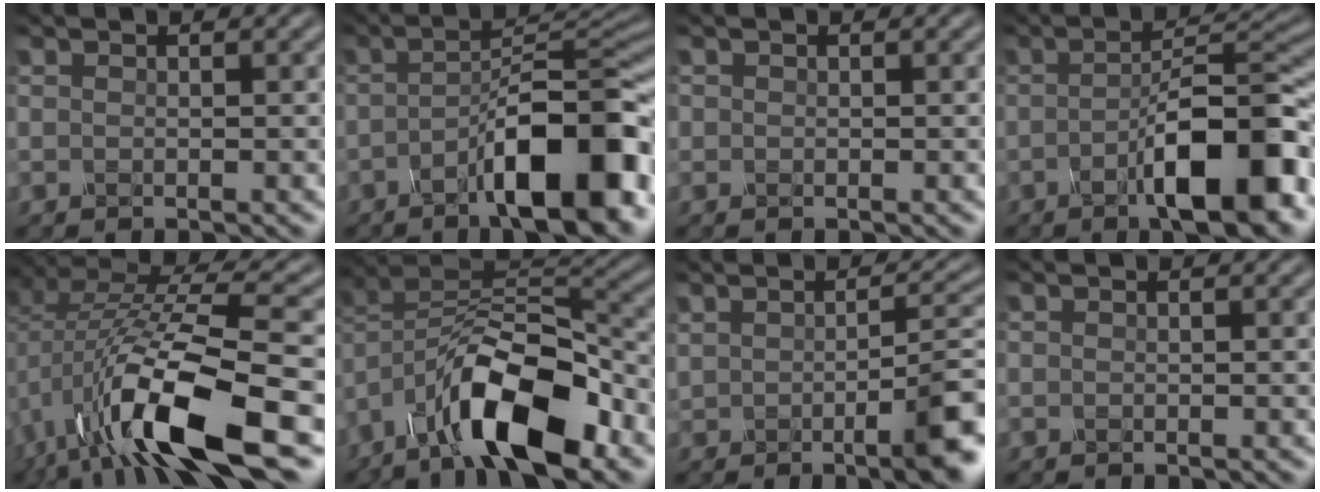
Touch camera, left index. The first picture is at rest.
{"total": 10.4, "force": [-4.6, 2.7, 8.9], "torque": [-0.125, 0.013, -0.071]}
{"total": 0.6, "force": [-0.1, -0.2, -0.5], "torque": [0.005, -0.001, 0.005]}
{"total": 9.7, "force": [-3.7, 2.4, 8.6], "torque": [-0.124, 0.012, -0.057]}
{"total": 11.1, "force": [-2.9, 3.8, 10.0], "torque": [-0.202, 0.000, -0.052]}
{"total": 11.3, "force": [-6.8, 4.1, 8.0], "torque": [-0.137, 0.005, -0.126]}
{"total": 5.9, "force": [-1.0, 1.4, 5.6], "torque": [-0.077, -0.005, -0.006]}
{"total": 0.0}